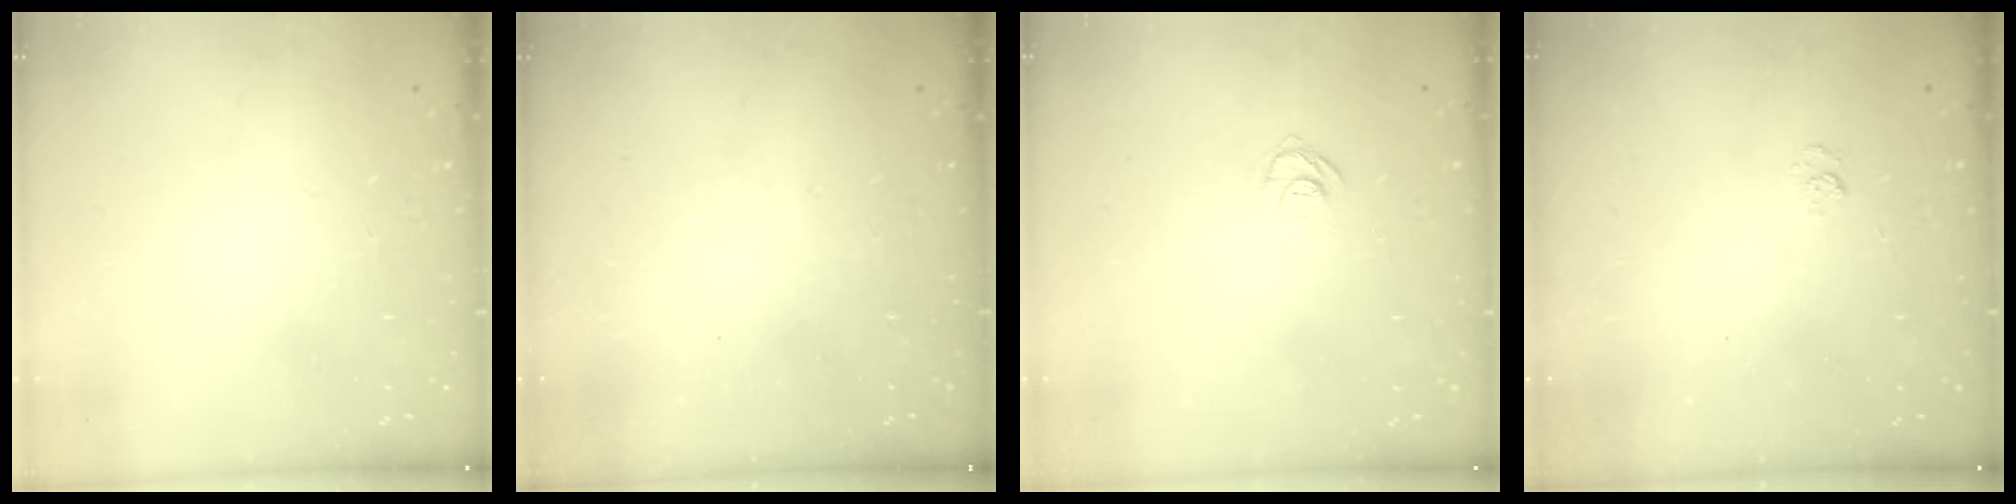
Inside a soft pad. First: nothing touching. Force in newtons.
{"total": 2.4, "press": 2.3, "slide": 0.8}
{"total": 7.4, "press": 7.3, "slide": 0.7}
{"total": 2.1, "press": 1.6, "slide": 1.3}